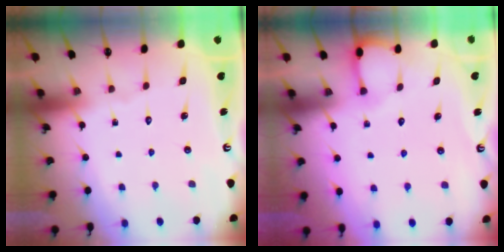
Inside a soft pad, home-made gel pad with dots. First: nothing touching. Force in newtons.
{"total": 2.0, "press": 2.0, "slide": 0.3}